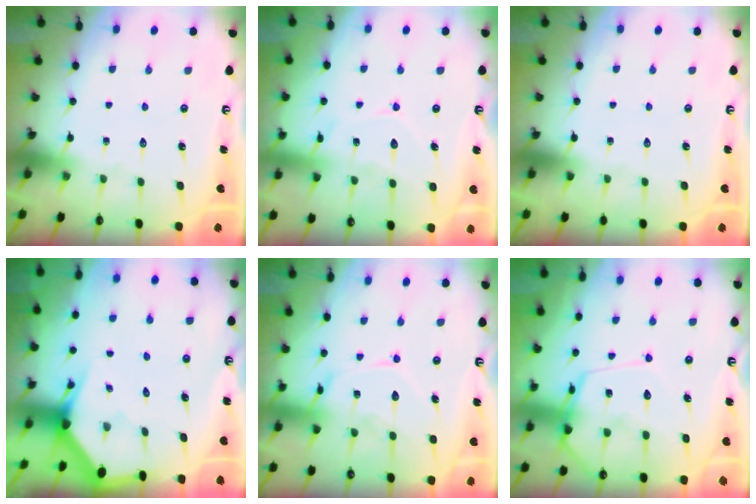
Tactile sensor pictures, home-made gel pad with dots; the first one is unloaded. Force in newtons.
{"total": 8.8, "press": 8.8, "slide": 0.9}
{"total": 0.0}
{"total": 2.9, "press": 2.9, "slide": 0.2}
{"total": 14.0, "press": 13.9, "slide": 1.2}
{"total": 10.5, "press": 10.5, "slide": 1.1}